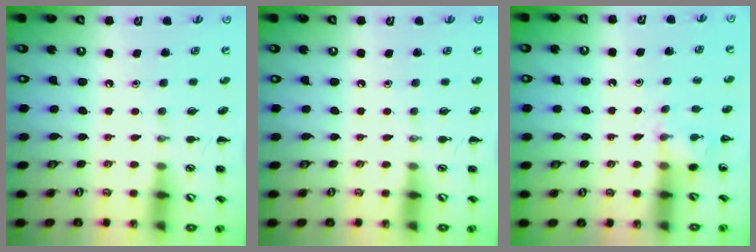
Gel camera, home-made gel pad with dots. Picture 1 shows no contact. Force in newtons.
{"total": 0.0}
{"total": 5.2, "press": 5.0, "slide": 1.5}